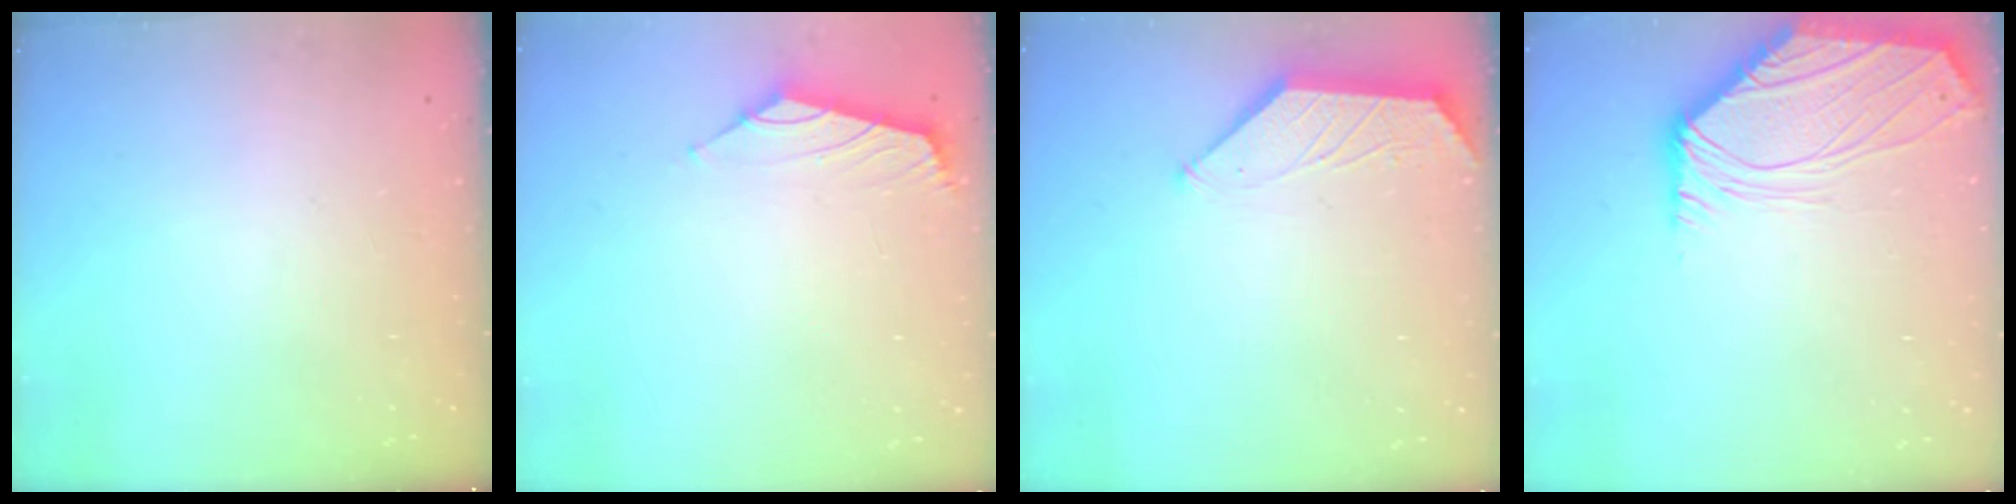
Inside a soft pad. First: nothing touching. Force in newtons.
{"total": 0.7, "press": 0.6, "slide": 0.2}
{"total": 0.9, "press": 0.9, "slide": 0.2}
{"total": 3.0, "press": 2.9, "slide": 0.5}